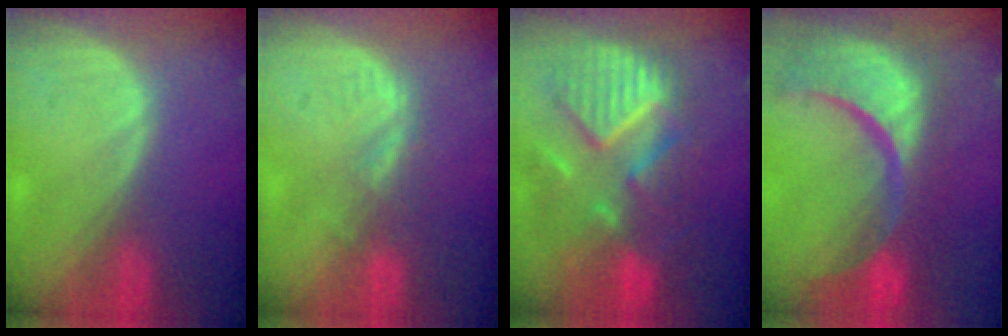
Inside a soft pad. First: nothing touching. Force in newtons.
{"total": 2.8, "press": 2.2, "slide": 1.7}
{"total": 11.4, "press": 10.1, "slide": 5.2}
{"total": 15.5, "press": 12.2, "slide": 9.6}